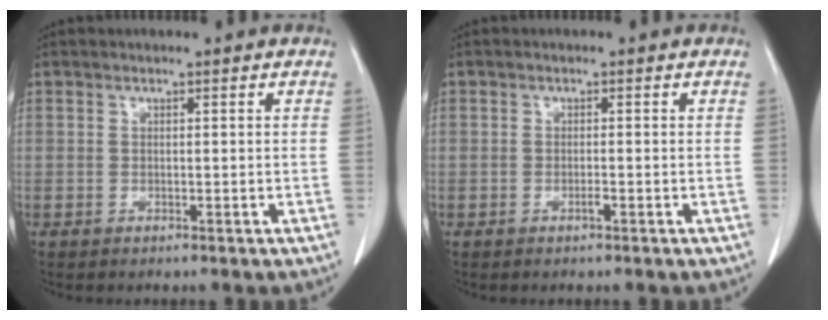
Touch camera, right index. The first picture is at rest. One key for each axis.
{"total": 0.8, "fx": -0.4, "fy": 0.1, "fz": 0.7, "tx": -0.015, "ty": 0.000, "tz": -0.007}